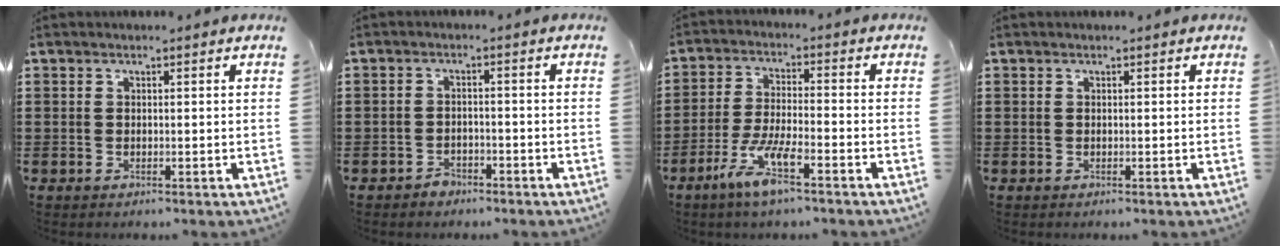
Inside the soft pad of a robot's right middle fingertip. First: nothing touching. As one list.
[{"total": 2.1, "force": [-1.8, 1.0, 0.2], "torque": [-0.010, 0.002, -0.040]}, {"total": 7.2, "force": [-4.5, 1.1, 5.5], "torque": [-0.120, -0.010, -0.086]}, {"total": 0.0}]